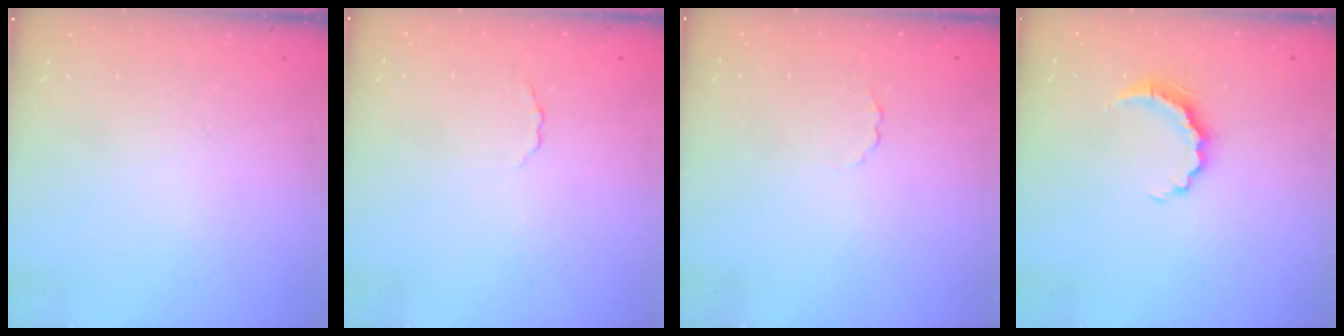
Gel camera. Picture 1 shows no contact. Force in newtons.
{"total": 1.2, "press": 1.2, "slide": 0.3}
{"total": 1.7, "press": 1.7, "slide": 0.5}
{"total": 5.6, "press": 5.6, "slide": 0.7}